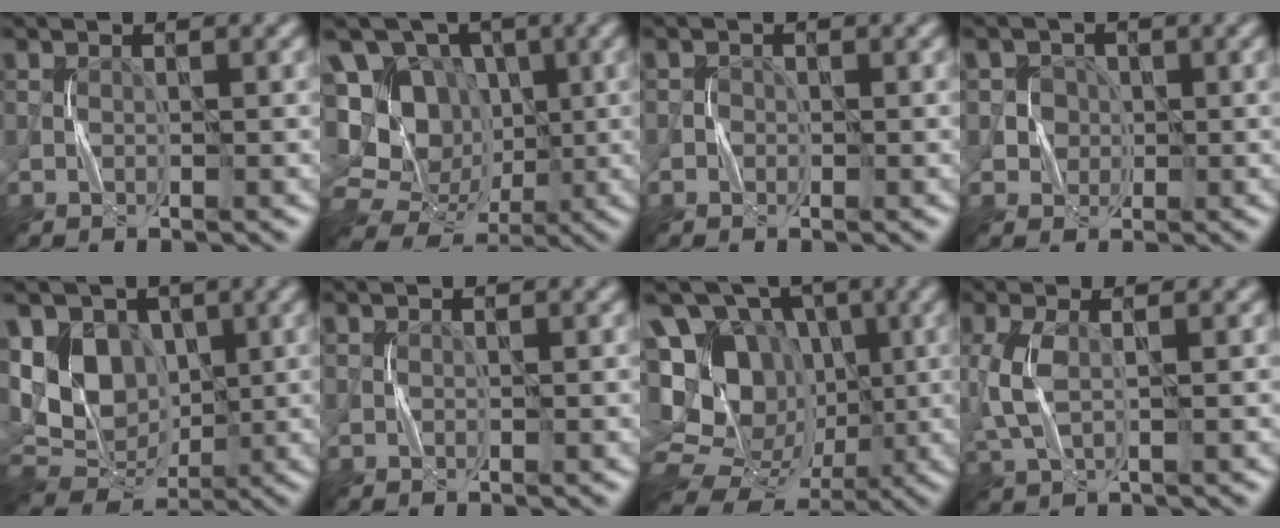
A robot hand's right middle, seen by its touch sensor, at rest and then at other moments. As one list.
[{"total": 15.2, "force": [0.8, 13.8, 6.3], "torque": [-0.163, 0.028, 0.005]}, {"total": 0.7, "force": [-0.3, 0.7, 0.0], "torque": [0.005, 0.000, -0.006]}, {"total": 3.5, "force": [0.8, 3.2, 0.9], "torque": [-0.004, 0.012, 0.011]}, {"total": 9.4, "force": [1.2, 7.2, 5.9], "torque": [-0.118, 0.004, 0.027]}, {"total": 0.0}, {"total": 17.4, "force": [1.8, 14.9, 8.9], "torque": [-0.202, 0.044, 0.024]}, {"total": 3.3, "force": [0.3, 1.3, 3.0], "torque": [-0.086, 0.001, 0.006]}]